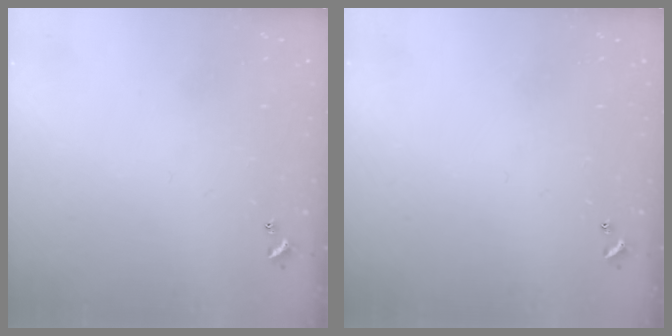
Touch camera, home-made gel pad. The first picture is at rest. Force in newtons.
{"total": 0.0}